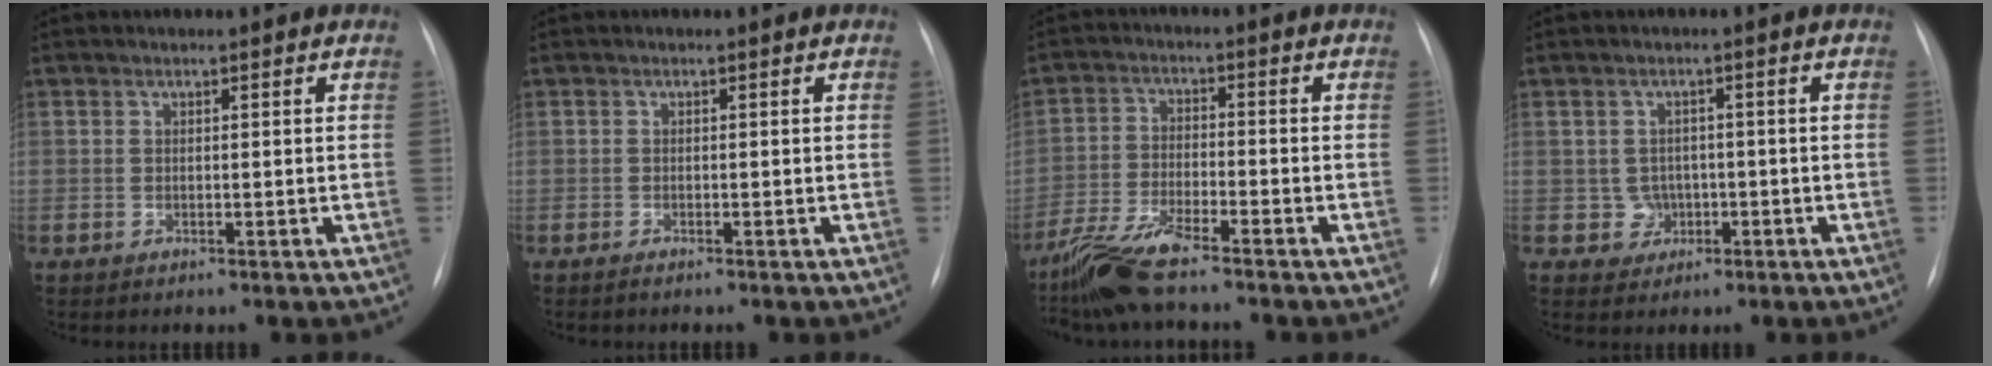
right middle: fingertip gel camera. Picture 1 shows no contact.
{"total": 0.6, "force": [-0.5, 0.0, 0.3], "torque": [-0.010, -0.001, -0.010]}
{"total": 8.3, "force": [-6.8, 0.6, 4.6], "torque": [-0.104, -0.025, -0.134]}
{"total": 3.0, "force": [-0.7, 2.9, 0.2], "torque": [0.005, 0.011, -0.005]}